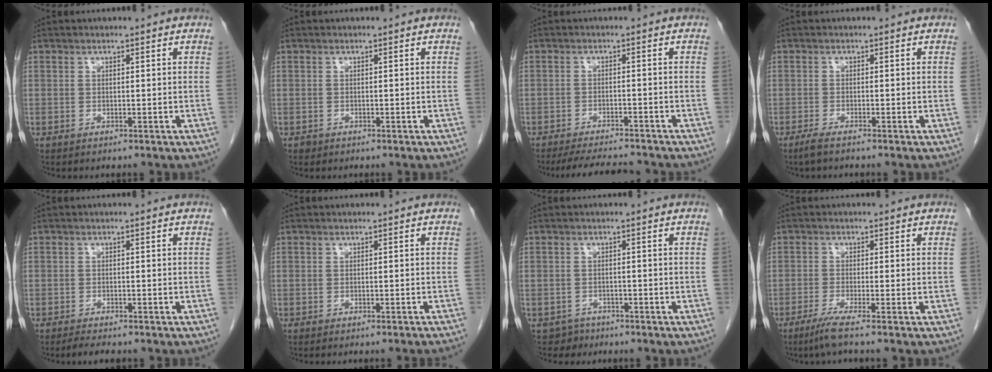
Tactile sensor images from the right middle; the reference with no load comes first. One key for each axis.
{"total": 0.5, "fx": -0.3, "fy": 0.4, "fz": 0.0, "tx": -0.005, "ty": 0.002, "tz": -0.006}
{"total": 8.6, "fx": -8.0, "fy": 1.0, "fz": 2.9, "tx": -0.046, "ty": -0.007, "tz": -0.116}
{"total": 2.0, "fx": -1.6, "fy": -0.1, "fz": 1.2, "tx": -0.029, "ty": -0.005, "tz": -0.031}
{"total": 2.4, "fx": -2.1, "fy": 0.5, "fz": 1.1, "tx": -0.026, "ty": -0.008, "tz": -0.031}
{"total": 3.6, "fx": -3.2, "fy": -0.7, "fz": 1.5, "tx": -0.011, "ty": 0.004, "tz": -0.038}
{"total": 2.2, "fx": -1.6, "fy": 1.4, "fz": -0.7, "tx": 0.008, "ty": 0.007, "tz": -0.025}
{"total": 3.5, "fx": -2.5, "fy": -0.9, "fz": 2.3, "tx": -0.052, "ty": -0.011, "tz": -0.053}